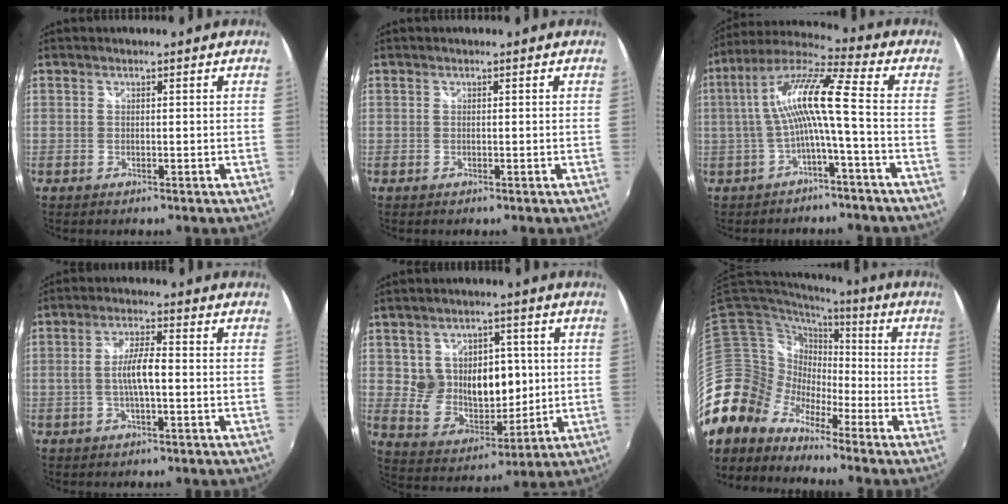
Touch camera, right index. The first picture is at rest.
{"total": 0.0}
{"total": 11.6, "force": [-1.9, 0.1, 11.4], "torque": [-0.222, 0.016, -0.032]}
{"total": 5.7, "force": [-0.8, 1.1, 5.6], "torque": [-0.104, 0.004, -0.014]}
{"total": 13.0, "force": [1.6, 10.2, 7.9], "torque": [-0.147, 0.003, 0.048]}
{"total": 10.6, "force": [-7.6, 7.2, 1.2], "torque": [-0.031, 0.037, -0.177]}